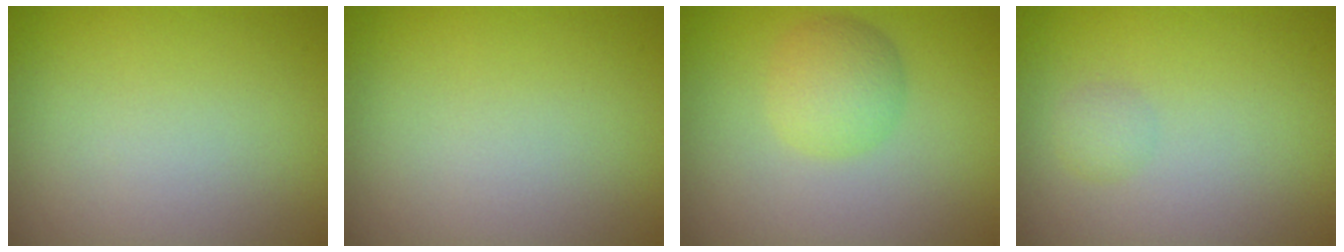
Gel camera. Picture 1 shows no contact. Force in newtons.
{"total": 0.0}
{"total": 2.6, "press": 2.6, "slide": 0.2}
{"total": 1.0, "press": 1.0, "slide": 0.1}